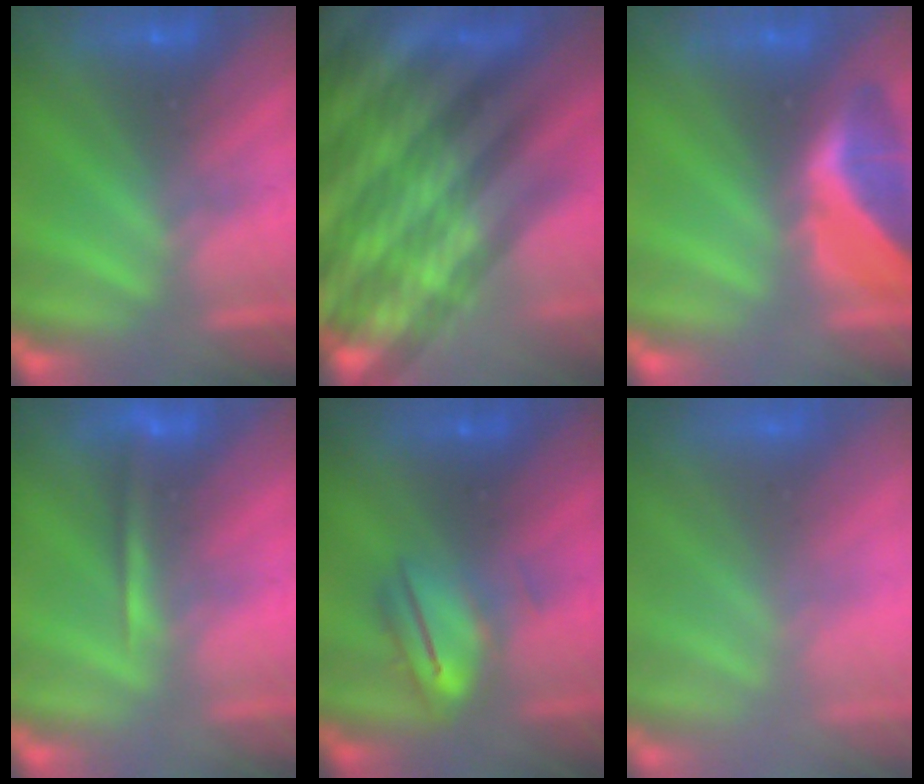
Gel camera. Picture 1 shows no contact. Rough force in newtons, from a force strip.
{"total": 7.0}
{"total": 1.8}
{"total": 1.3}
{"total": 3.5}
{"total": 9.6}